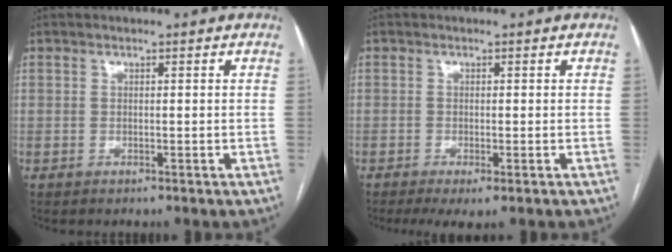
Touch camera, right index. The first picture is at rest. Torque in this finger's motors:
{"motor_torque": [0.47, -0.48, 0.27, 0.05]}